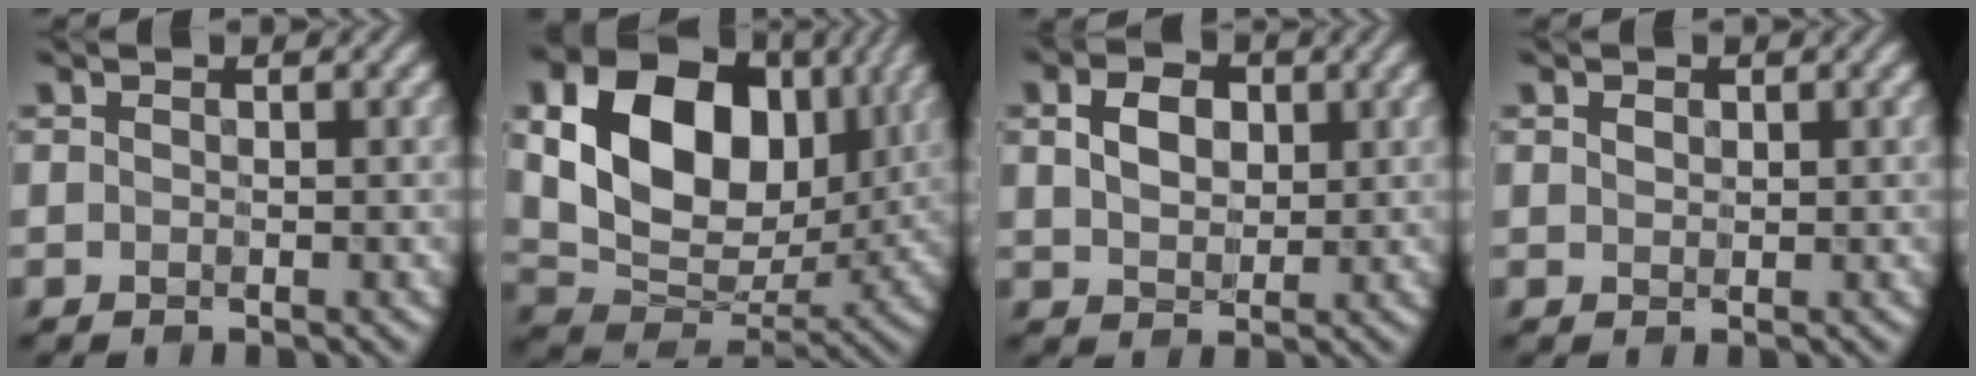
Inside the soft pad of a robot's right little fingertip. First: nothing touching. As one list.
[{"total": 13.9, "force": [3.2, 9.8, 9.3], "torque": [-0.167, 0.007, 0.059]}, {"total": 3.5, "force": [0.6, 2.5, 2.3], "torque": [-0.048, 0.002, 0.008]}, {"total": 0.8, "force": [0.3, 0.6, 0.4], "torque": [-0.010, 0.002, 0.007]}]